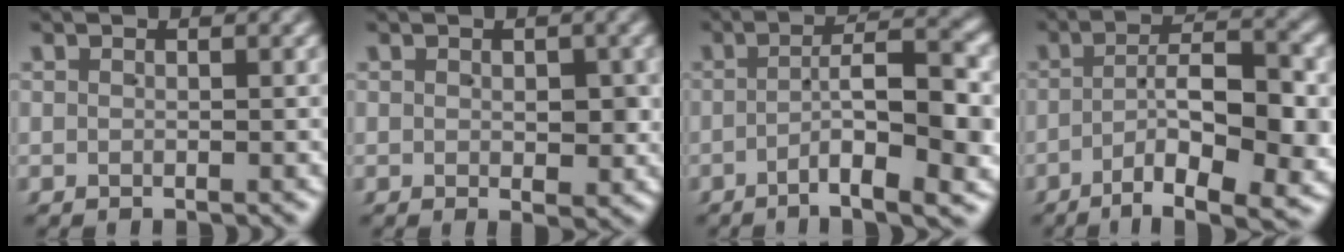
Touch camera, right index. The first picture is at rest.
{"total": 2.7, "force": [-0.1, 1.8, 2.1], "torque": [-0.016, -0.013, 0.006]}
{"total": 7.5, "force": [-2.9, 1.6, 6.7], "torque": [-0.094, -0.008, -0.039]}
{"total": 9.8, "force": [-4.6, 3.2, 8.0], "torque": [-0.109, -0.017, -0.061]}